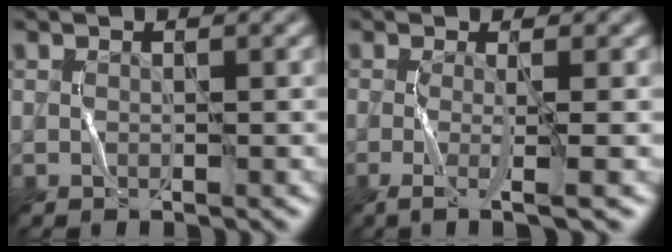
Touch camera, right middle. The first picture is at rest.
{"total": 3.1, "force": [-0.7, 0.6, 3.0], "torque": [-0.050, -0.001, -0.018]}